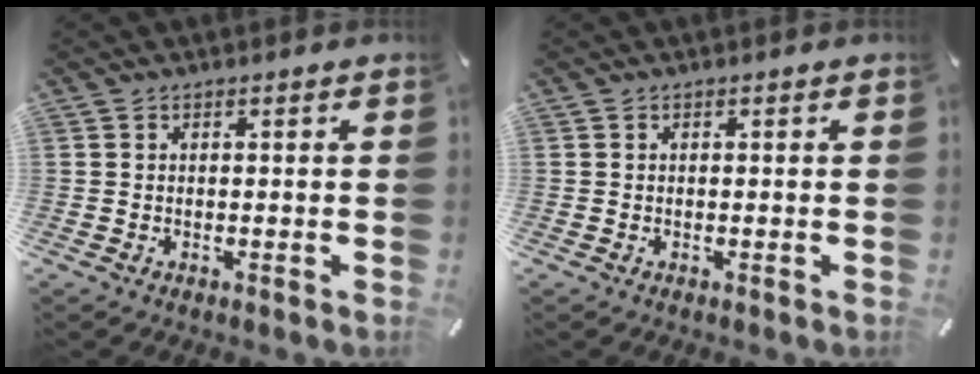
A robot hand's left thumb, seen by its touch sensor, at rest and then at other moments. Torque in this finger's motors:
{"motor_torque": [0.00, 0.00, -0.01, 0.01, 0.00]}